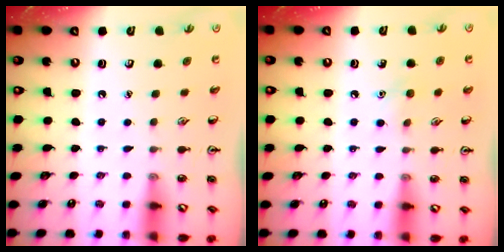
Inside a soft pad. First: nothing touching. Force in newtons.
{"total": 4.9, "press": 4.6, "slide": 1.5}